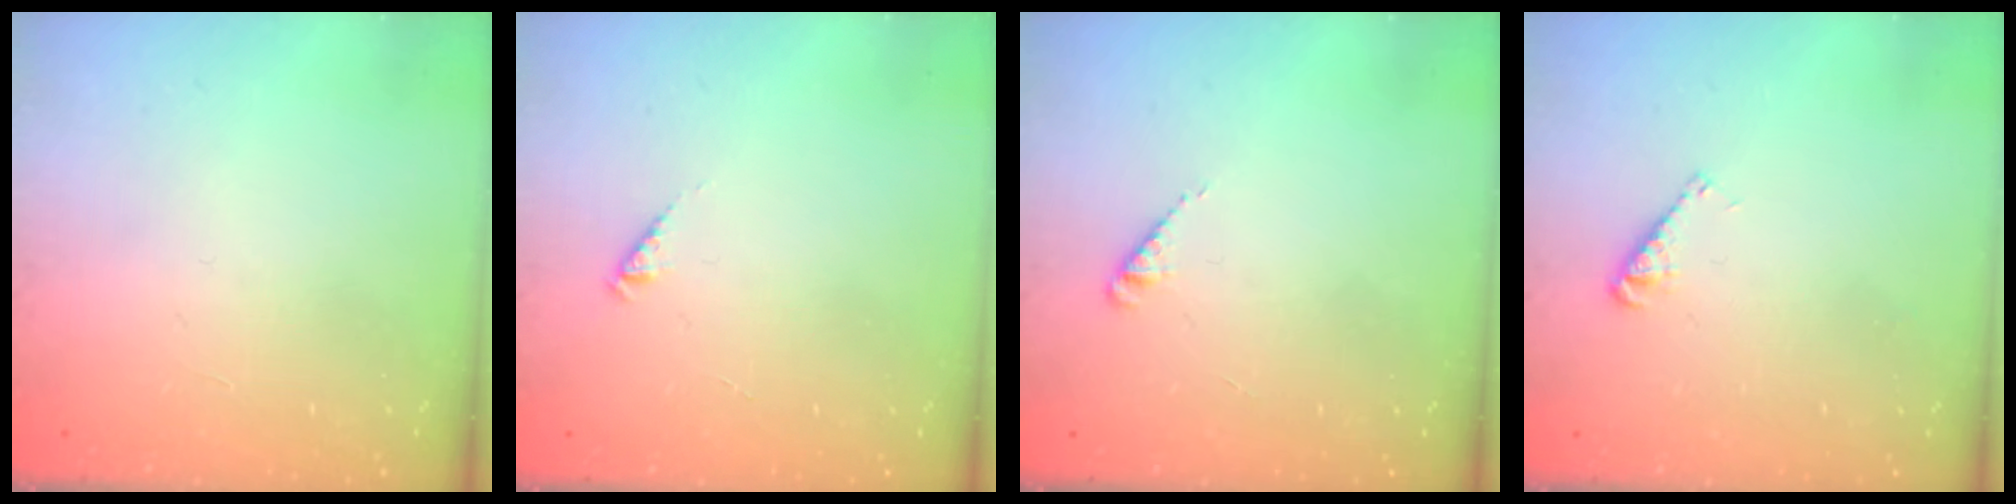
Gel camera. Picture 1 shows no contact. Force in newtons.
{"total": 0.5, "press": 0.5, "slide": 0.2}
{"total": 2.3, "press": 2.3, "slide": 0.4}
{"total": 2.9, "press": 2.9, "slide": 0.3}